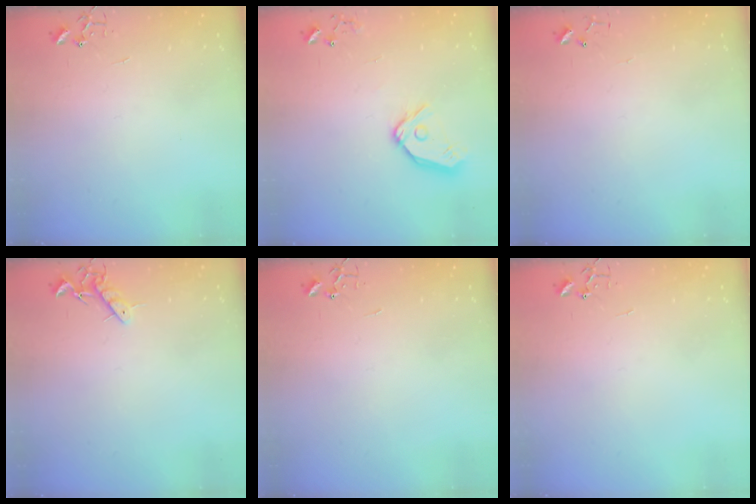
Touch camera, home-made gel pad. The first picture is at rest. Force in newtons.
{"total": 12.2, "press": 12.1, "slide": 1.5}
{"total": 3.8, "press": 3.8, "slide": 0.3}
{"total": 7.4, "press": 7.4, "slide": 0.9}
{"total": 0.0}
{"total": 0.0}